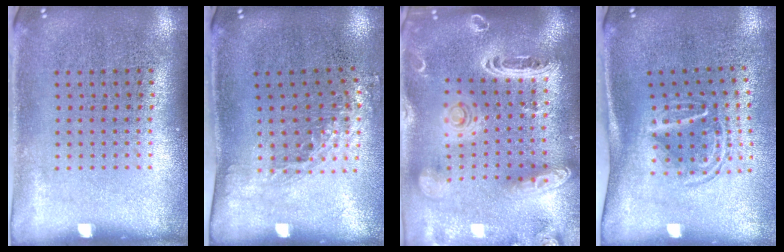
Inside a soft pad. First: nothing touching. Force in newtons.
{"total": 1.5, "press": 1.1, "slide": 1.0}
{"total": 3.4, "press": 2.8, "slide": 1.9}
{"total": 1.6, "press": 1.1, "slide": 1.2}